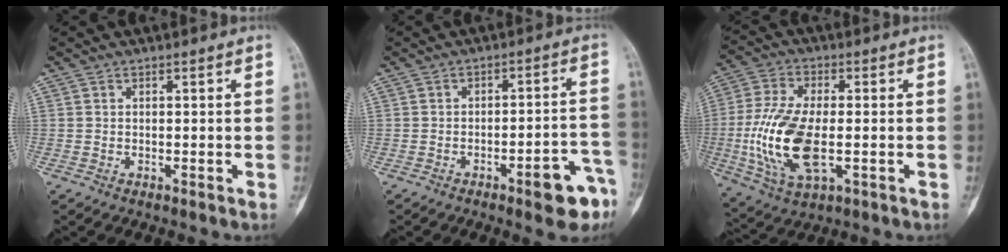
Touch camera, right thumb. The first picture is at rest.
{"total": 9.6, "force": [-5.3, 2.6, 7.5], "torque": [-0.079, 0.038, -0.061]}
{"total": 15.7, "force": [-2.3, 7.3, 13.8], "torque": [-0.290, -0.004, -0.039]}